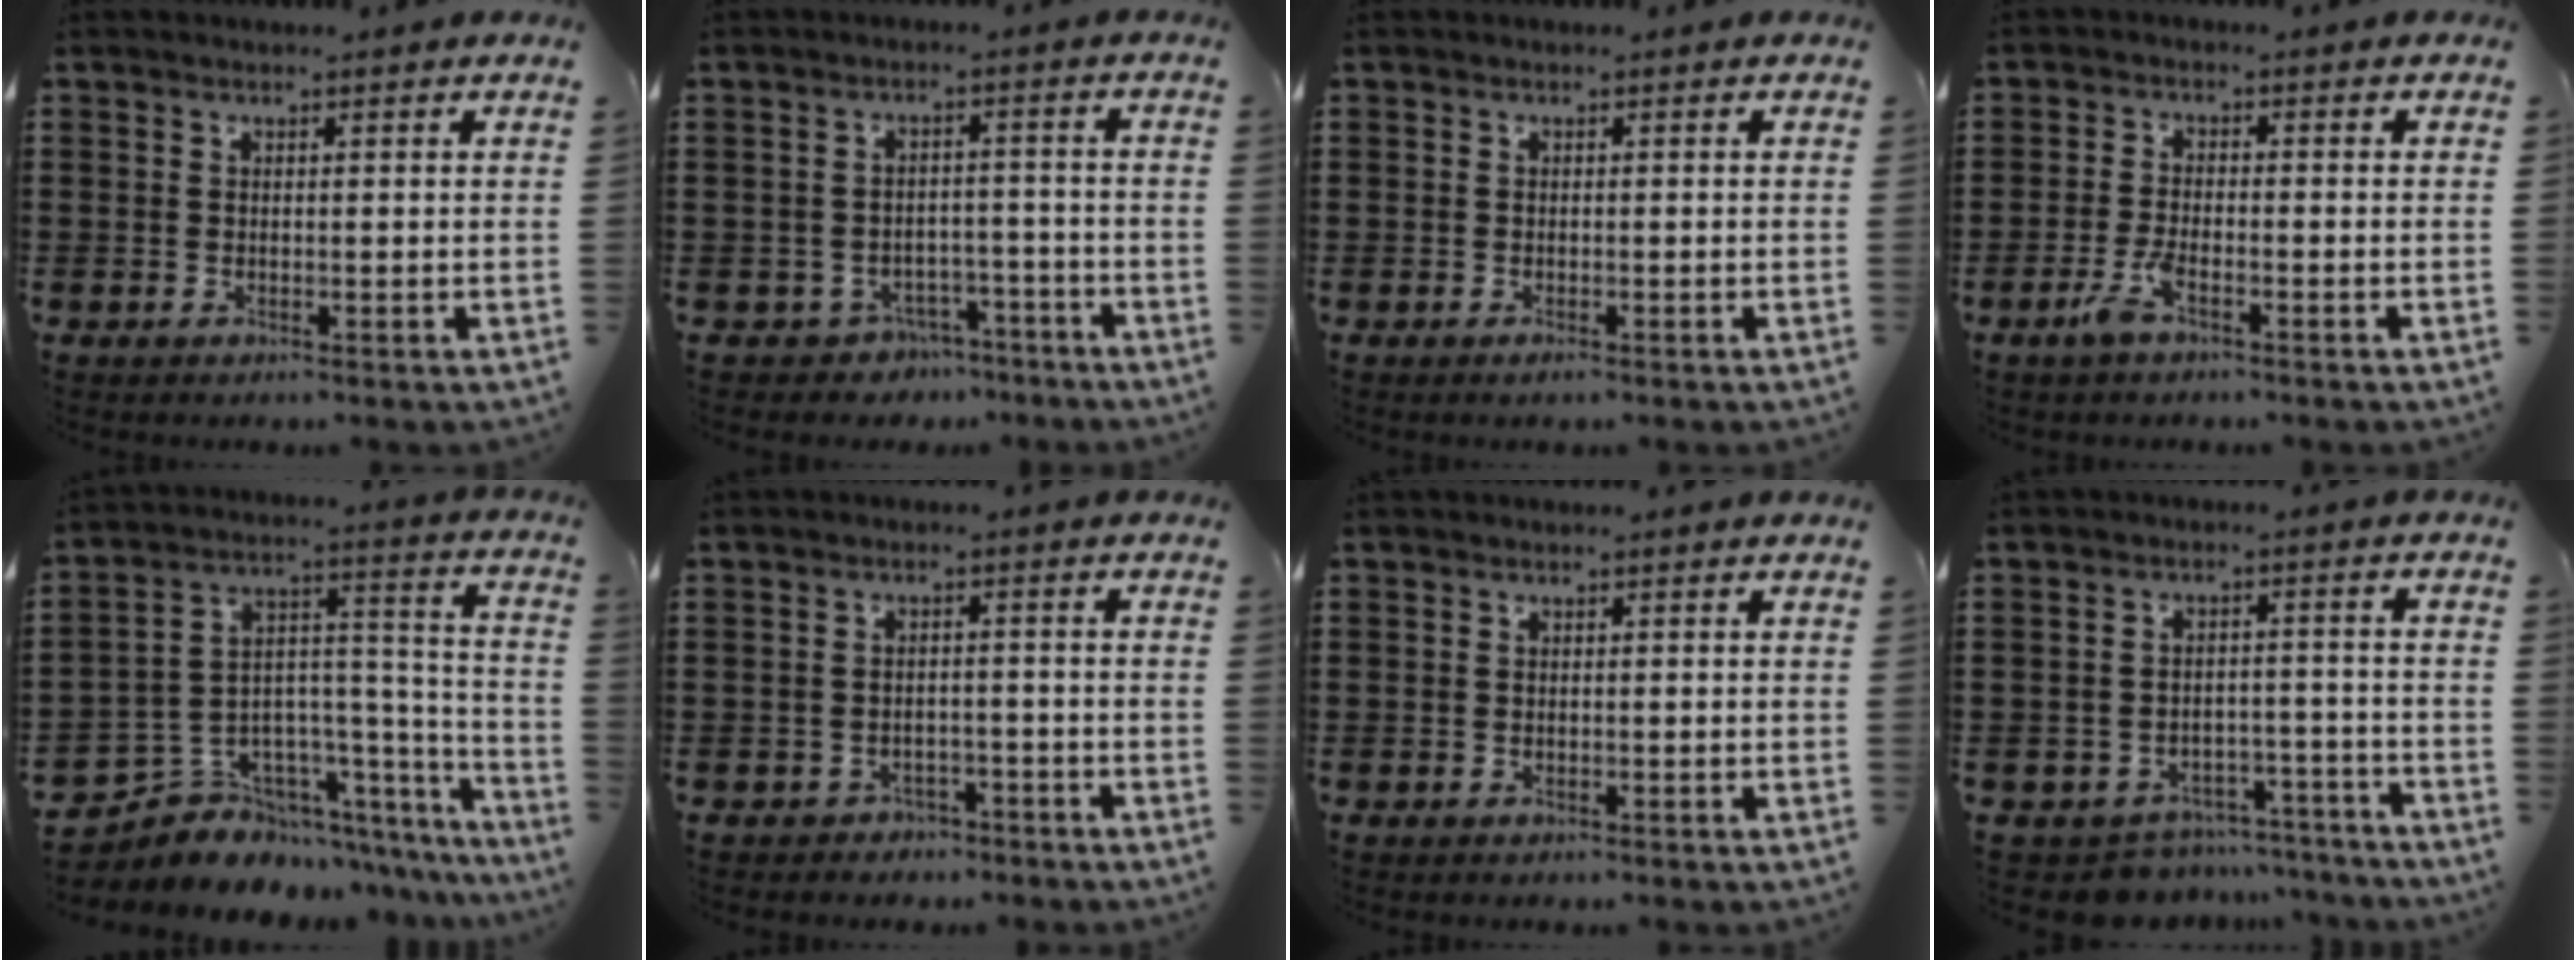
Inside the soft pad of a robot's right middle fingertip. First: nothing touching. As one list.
[{"total": 3.3, "force": [-3.1, 1.2, 0.0], "torque": [-0.011, 0.006, -0.067]}, {"total": 0.6, "force": [-0.3, 0.1, 0.5], "torque": [-0.010, -0.005, -0.005]}, {"total": 3.6, "force": [-2.1, 0.7, 2.9], "torque": [-0.075, -0.008, -0.046]}, {"total": 5.6, "force": [-4.3, 3.4, -0.4], "torque": [-0.003, -0.014, -0.078]}, {"total": 2.1, "force": [-1.9, 0.7, -0.2], "torque": [-0.006, 0.004, -0.045]}, {"total": 0.0}, {"total": 4.6, "force": [-4.5, 1.1, 0.0], "torque": [-0.004, 0.013, -0.094]}]